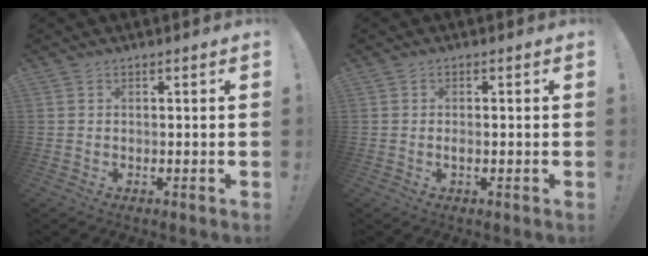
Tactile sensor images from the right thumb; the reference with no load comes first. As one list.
[{"total": 1.2, "force": [-0.4, 0.2, 1.1], "torque": [-0.014, -0.001, -0.008]}]